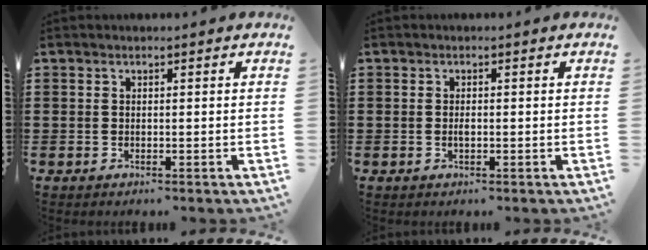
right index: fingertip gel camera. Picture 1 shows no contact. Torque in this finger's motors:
{"motor_torque": [2.14, 0.00, 0.16, 0.05]}